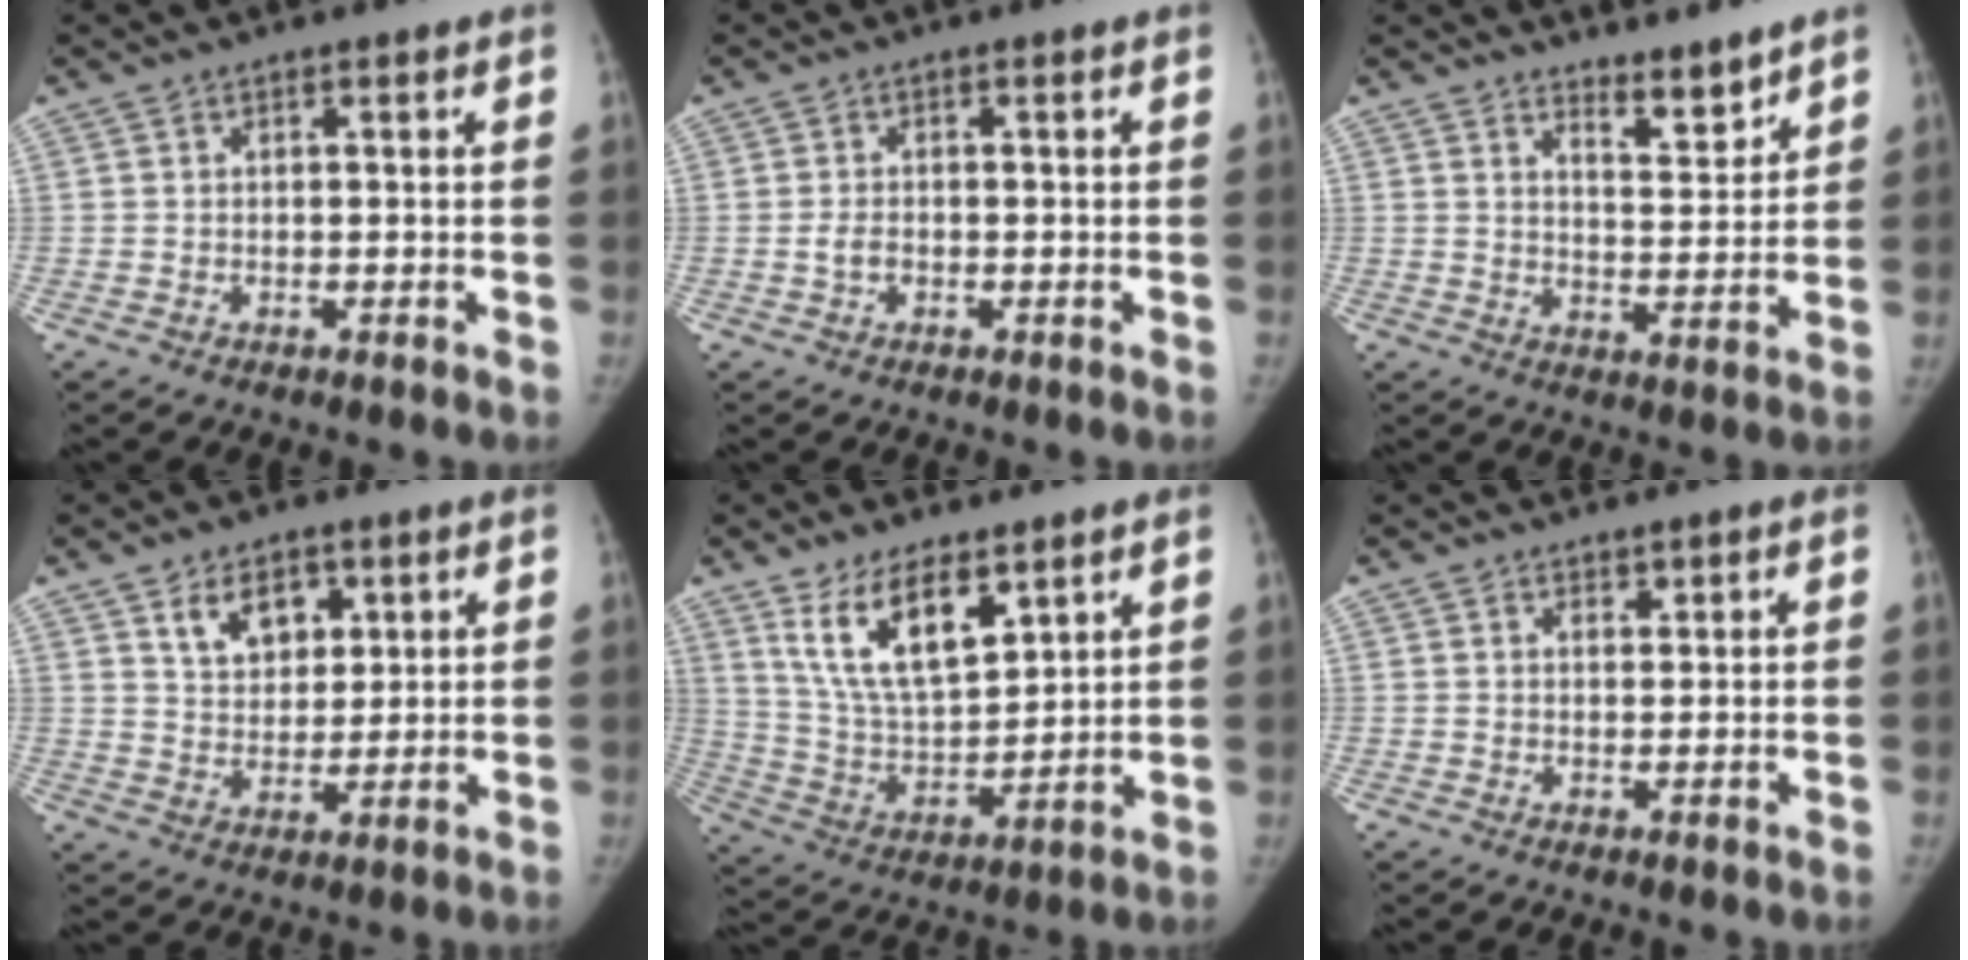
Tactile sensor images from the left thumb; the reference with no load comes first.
{"total": 1.9, "force": [-0.6, 1.3, 1.3], "torque": [-0.024, 0.005, -0.010]}
{"total": 5.2, "force": [4.6, 1.4, 2.0], "torque": [-0.017, -0.045, 0.078]}
{"total": 7.7, "force": [3.9, 5.2, 4.2], "torque": [-0.041, -0.024, 0.072]}
{"total": 13.5, "force": [8.0, 5.9, 9.1], "torque": [-0.142, -0.042, 0.162]}
{"total": 1.1, "force": [0.9, 0.6, 0.3], "torque": [0.004, -0.006, 0.013]}